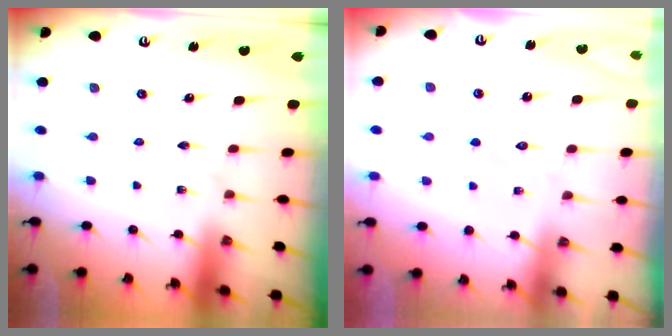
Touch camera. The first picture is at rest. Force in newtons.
{"total": 4.8, "press": 4.8, "slide": 0.3}